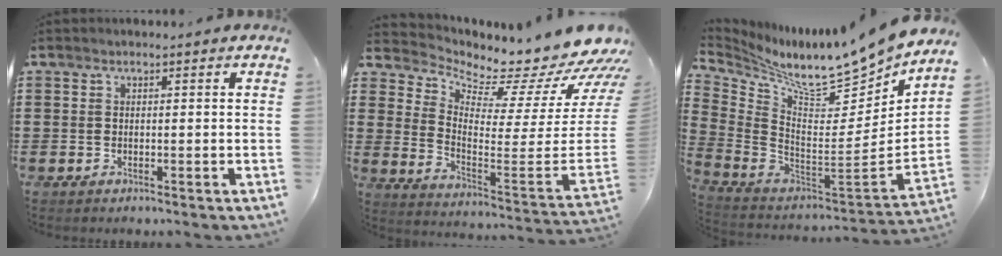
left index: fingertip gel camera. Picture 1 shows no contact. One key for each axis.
{"total": 5.7, "fx": 5.6, "fy": 0.8, "fz": 1.2, "tx": -0.030, "ty": -0.084, "tz": 0.083}
{"total": 9.2, "fx": 8.2, "fy": 1.0, "fz": 4.0, "tx": -0.102, "ty": -0.080, "tz": 0.127}